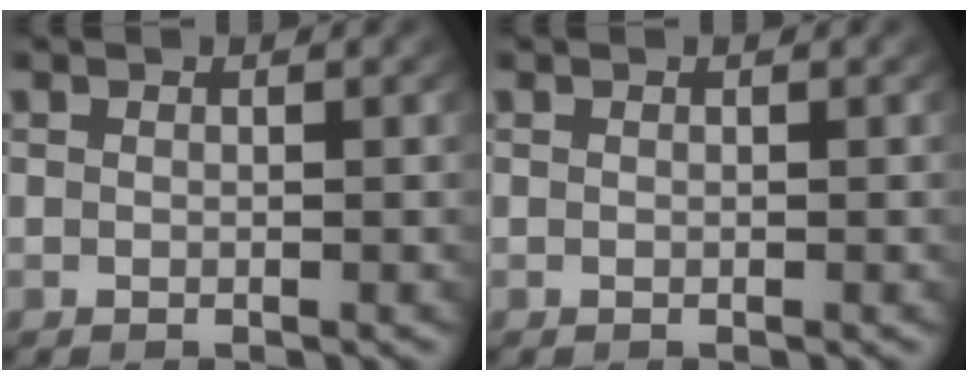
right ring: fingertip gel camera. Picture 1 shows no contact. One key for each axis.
{"total": 0.0}